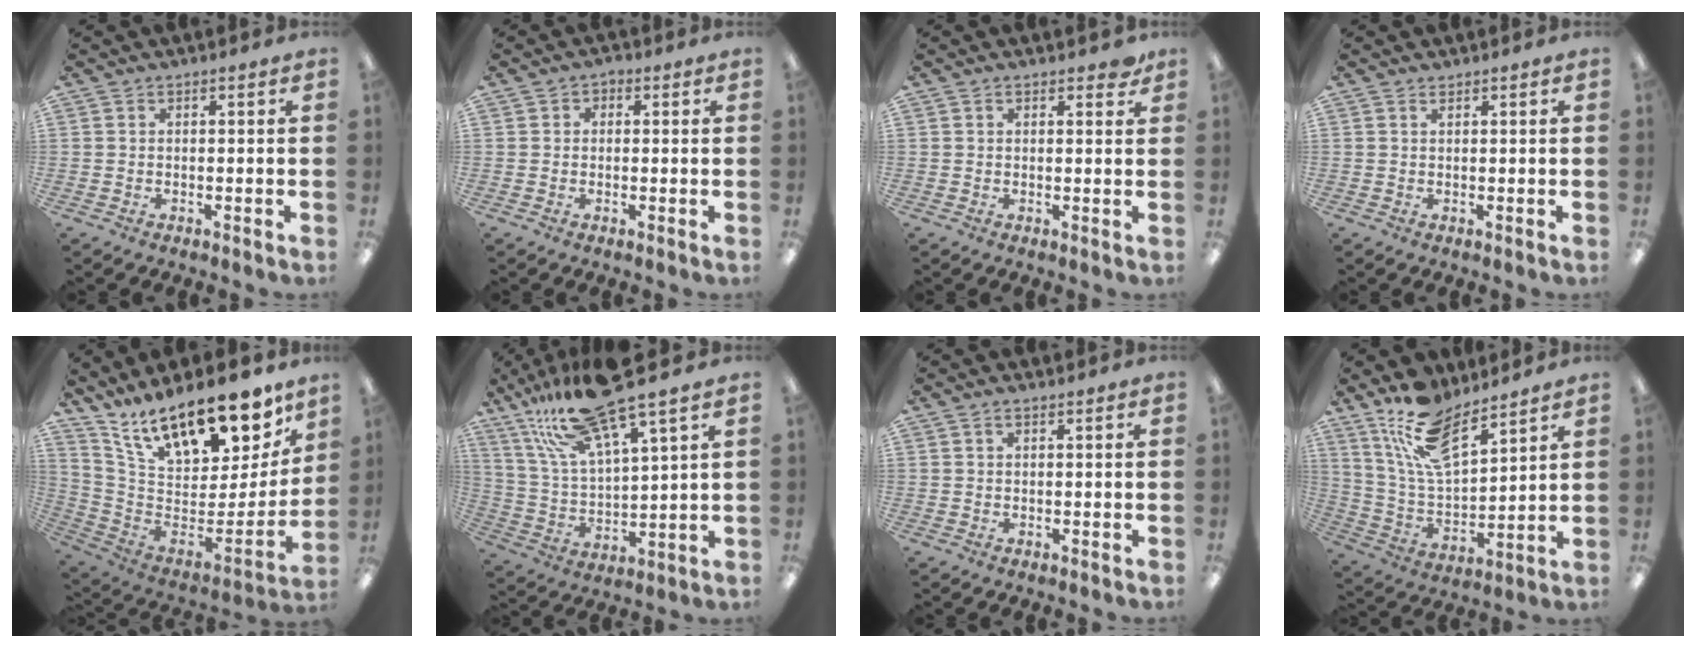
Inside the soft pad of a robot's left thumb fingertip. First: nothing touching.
{"total": 1.6, "force": [-0.1, 1.5, 0.6], "torque": [-0.003, 0.004, -0.007]}
{"total": 2.3, "force": [1.7, 1.1, 1.1], "torque": [-0.008, -0.003, 0.026]}
{"total": 0.7, "force": [0.7, 0.2, 0.2], "torque": [-0.005, 0.000, 0.013]}
{"total": 21.4, "force": [15.6, 8.5, 12.0], "torque": [-0.179, -0.117, 0.270]}
{"total": 19.7, "force": [15.5, 3.7, 11.5], "torque": [-0.231, -0.079, 0.266]}
{"total": 1.0, "force": [0.7, 0.4, 0.6], "torque": [-0.013, 0.002, 0.013]}
{"total": 15.2, "force": [11.1, 5.7, 8.8], "torque": [-0.185, -0.050, 0.202]}